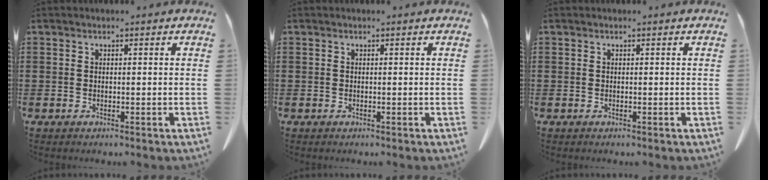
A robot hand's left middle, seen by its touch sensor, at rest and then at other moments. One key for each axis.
{"total": 0.0}
{"total": 0.0}